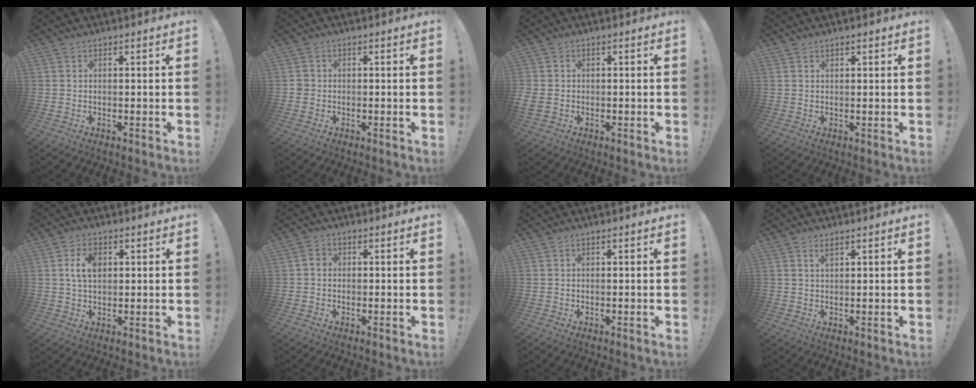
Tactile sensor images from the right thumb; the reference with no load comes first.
{"total": 1.5, "force": [-0.4, 1.4, 0.6], "torque": [-0.015, 0.006, -0.006]}
{"total": 2.9, "force": [-0.5, 2.4, 1.4], "torque": [-0.036, 0.000, -0.009]}
{"total": 0.8, "force": [0.6, 0.4, 0.2], "torque": [0.000, -0.001, 0.011]}
{"total": 6.1, "force": [1.4, 3.6, 4.7], "torque": [-0.078, 0.003, 0.025]}
{"total": 1.5, "force": [-0.5, 1.3, 0.6], "torque": [-0.001, 0.003, -0.011]}
{"total": 0.0}
{"total": 1.6, "force": [1.1, 0.5, 1.0], "torque": [-0.012, -0.004, 0.019]}